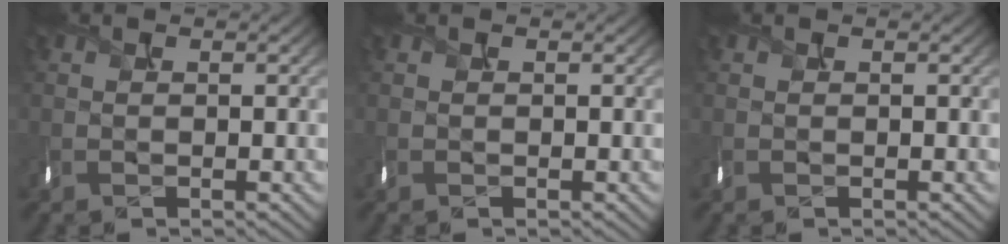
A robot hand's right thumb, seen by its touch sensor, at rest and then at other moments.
{"total": 0.0}
{"total": 0.0}